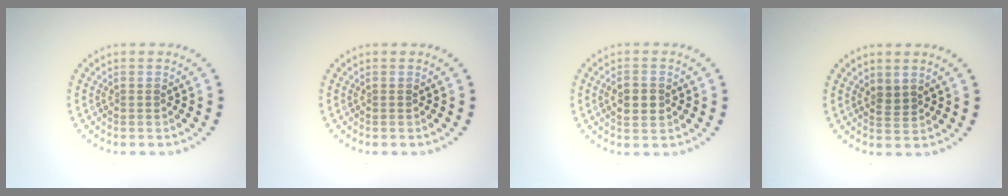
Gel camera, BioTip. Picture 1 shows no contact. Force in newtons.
{"total": 0.0}
{"total": 2.6, "press": 2.6, "slide": 0.2}
{"total": 1.4, "press": 1.2, "slide": 0.8}